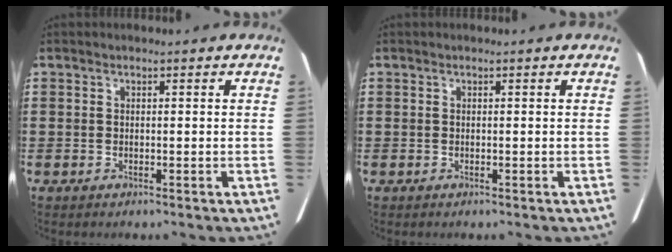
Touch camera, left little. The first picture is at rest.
{"total": 0.0}